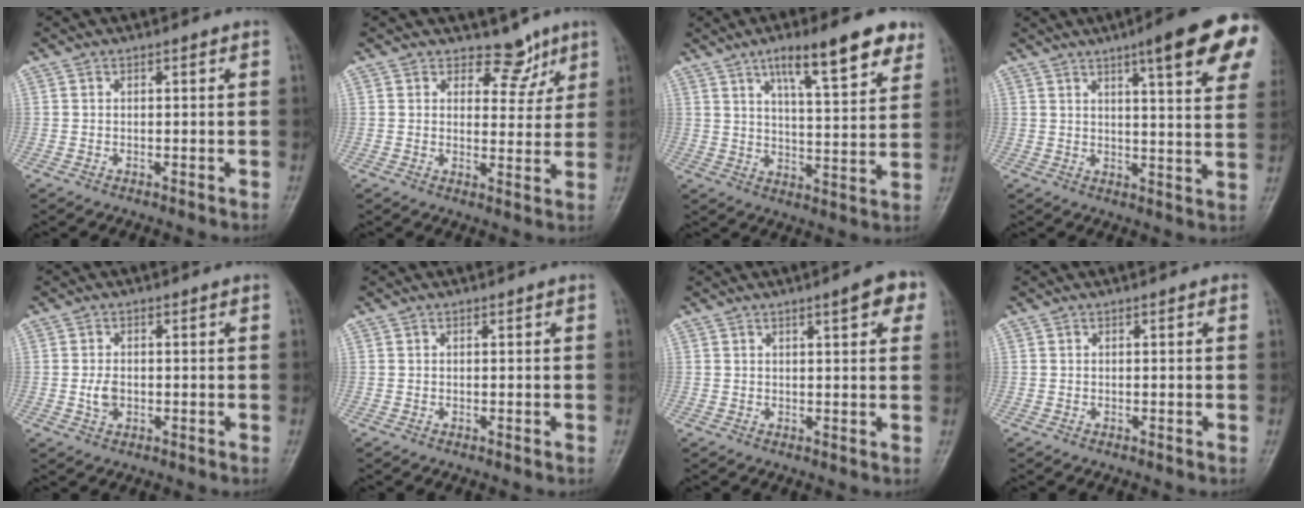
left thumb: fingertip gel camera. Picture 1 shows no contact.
{"total": 5.3, "force": [4.0, 3.3, 1.1], "torque": [0.021, -0.026, 0.058]}
{"total": 14.0, "force": [8.7, 3.4, 10.5], "torque": [-0.133, -0.035, 0.133]}
{"total": 16.4, "force": [8.8, 3.0, 13.5], "torque": [-0.153, -0.030, 0.104]}
{"total": 2.8, "force": [-0.3, 1.9, 2.0], "torque": [-0.034, 0.001, -0.006]}
{"total": 0.0}
{"total": 5.7, "force": [2.8, 1.4, 4.7], "torque": [-0.046, -0.002, 0.031]}
{"total": 0.6, "force": [0.3, 0.2, 0.5], "torque": [-0.008, 0.001, 0.001]}